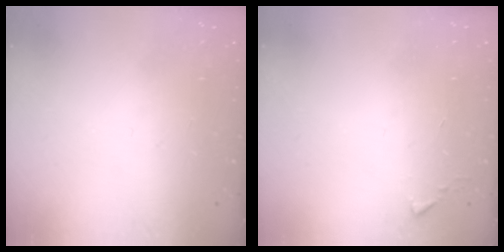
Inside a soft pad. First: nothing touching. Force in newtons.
{"total": 1.1, "press": 1.1, "slide": 0.1}